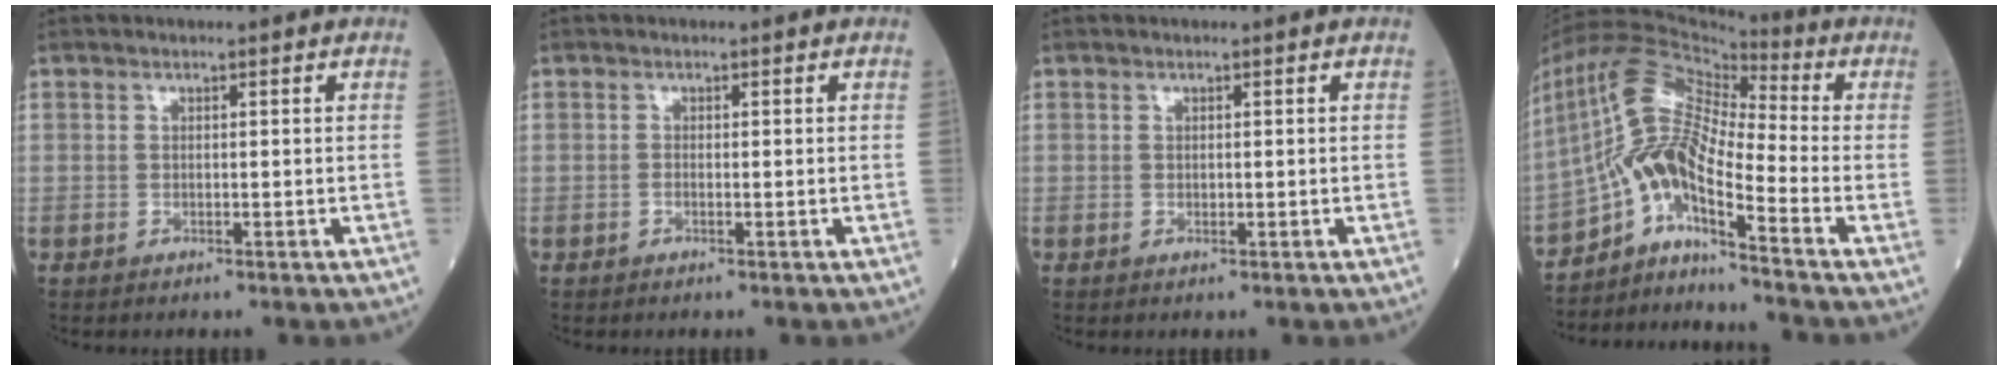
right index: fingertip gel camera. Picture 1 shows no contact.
{"total": 0.0}
{"total": 0.0}
{"total": 12.0, "force": [-6.4, 1.8, 10.0], "torque": [-0.210, 0.018, -0.115]}